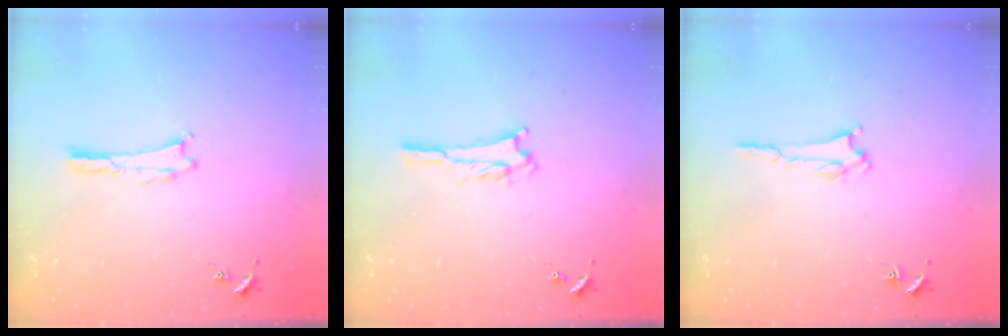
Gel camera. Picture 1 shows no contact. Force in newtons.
{"total": 2.8, "press": 2.8, "slide": 0.3}
{"total": 1.5, "press": 1.5, "slide": 0.2}